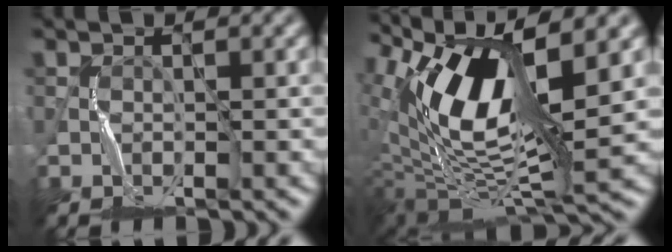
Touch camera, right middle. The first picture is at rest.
{"total": 11.8, "force": [4.2, 4.0, 10.2], "torque": [-0.196, 0.008, 0.079]}